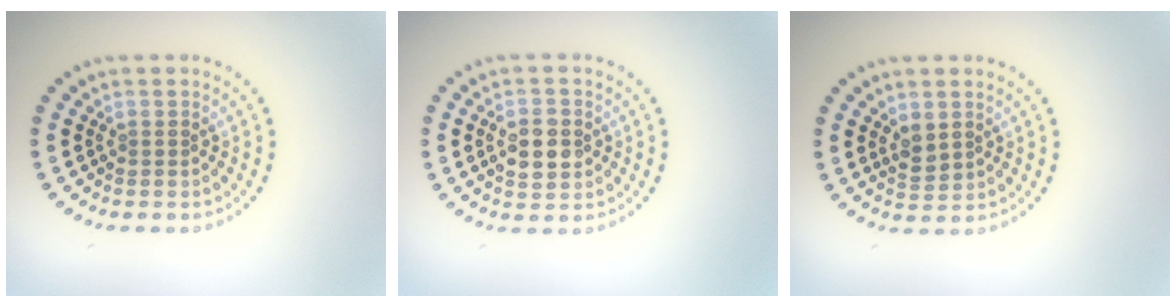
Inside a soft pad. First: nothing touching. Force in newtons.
{"total": 3.6, "press": 3.5, "slide": 0.2}
{"total": 1.6, "press": 1.6, "slide": 0.5}